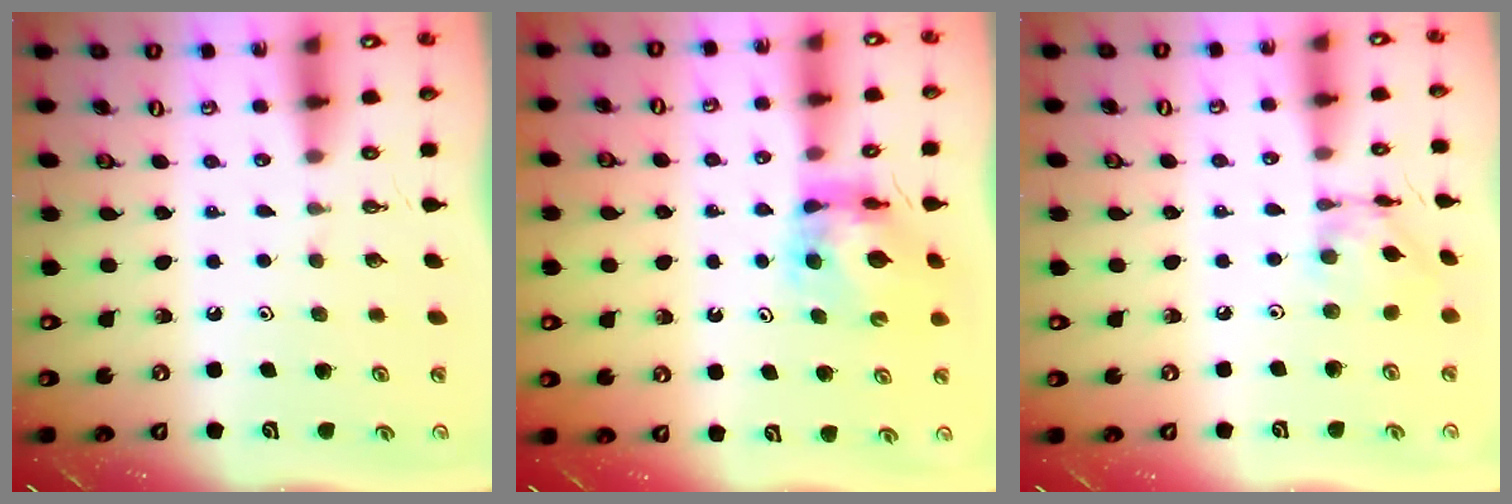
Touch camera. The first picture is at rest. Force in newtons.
{"total": 9.7, "press": 9.6, "slide": 1.2}
{"total": 8.7, "press": 8.7, "slide": 0.7}